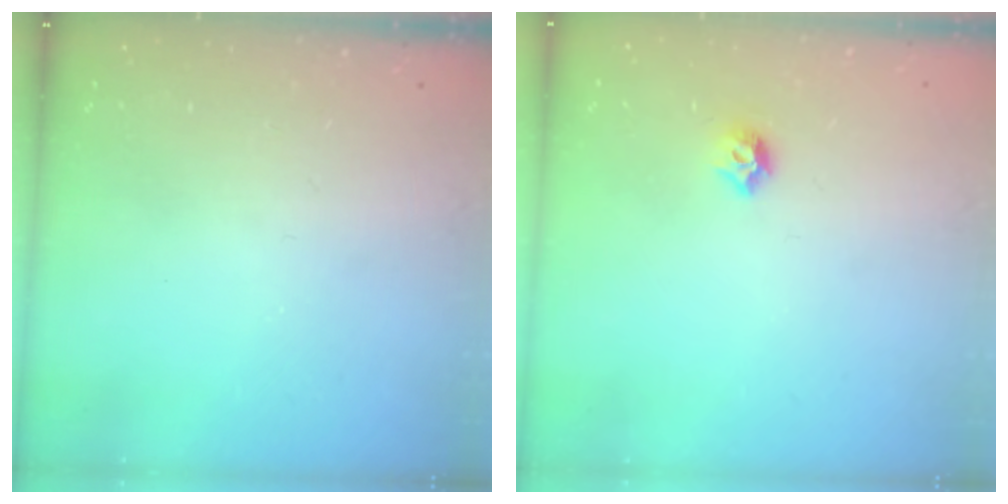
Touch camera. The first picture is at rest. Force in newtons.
{"total": 5.5, "press": 5.4, "slide": 0.9}